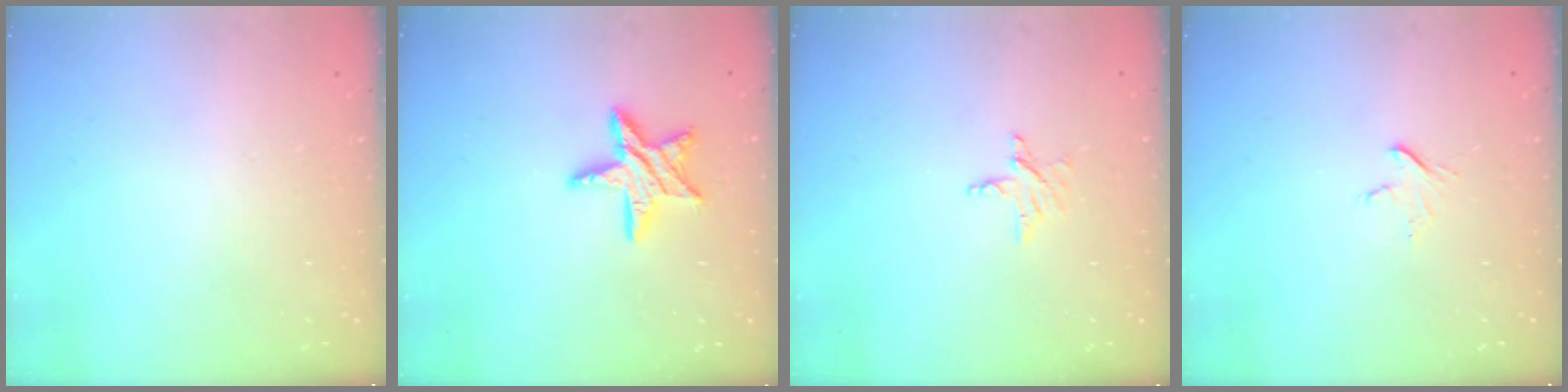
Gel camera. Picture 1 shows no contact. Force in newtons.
{"total": 12.0, "press": 12.0, "slide": 0.8}
{"total": 4.3, "press": 4.3, "slide": 0.4}
{"total": 3.4, "press": 3.4, "slide": 0.3}